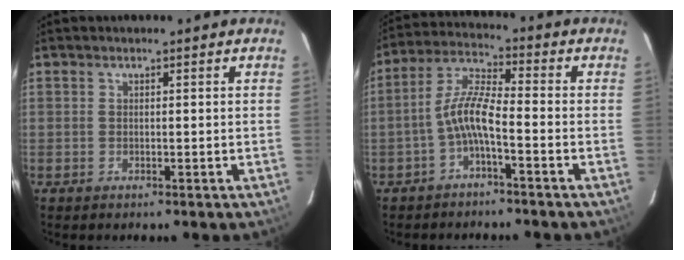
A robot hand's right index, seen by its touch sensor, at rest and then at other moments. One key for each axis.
{"total": 7.8, "fx": -2.9, "fy": 0.9, "fz": 7.1, "tx": -0.167, "ty": 0.018, "tz": -0.058}